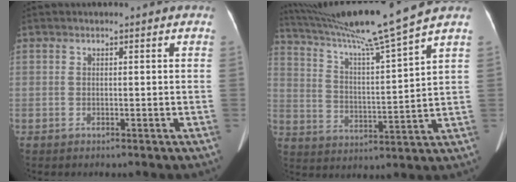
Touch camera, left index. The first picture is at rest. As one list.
[{"total": 15.8, "force": [13.3, -3.2, 7.9], "torque": [-0.140, -0.021, 0.224]}]